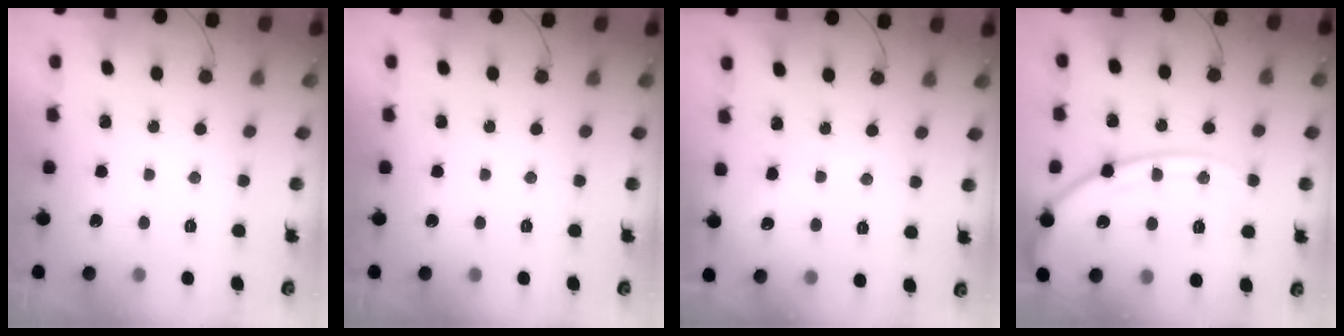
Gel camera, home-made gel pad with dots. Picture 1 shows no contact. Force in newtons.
{"total": 0.0}
{"total": 3.3, "press": 3.2, "slide": 0.4}
{"total": 18.2, "press": 18.1, "slide": 1.9}